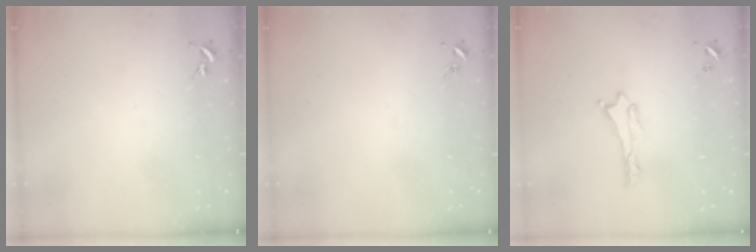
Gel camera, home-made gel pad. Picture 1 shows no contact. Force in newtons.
{"total": 0.0}
{"total": 0.0}